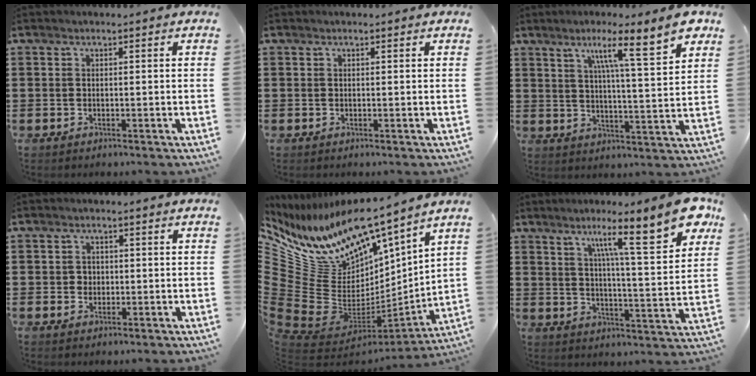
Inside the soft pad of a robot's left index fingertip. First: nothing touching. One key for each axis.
{"total": 0.0}
{"total": 9.9, "fx": 6.2, "fy": 0.5, "fz": 7.8, "tx": -0.129, "ty": -0.036, "tz": 0.091}
{"total": 1.5, "fx": 0.2, "fy": 1.5, "fz": 0.3, "tx": -0.012, "ty": 0.008, "tz": 0.002}
{"total": 12.9, "fx": 9.5, "fy": 7.1, "fz": 5.1, "tx": -0.144, "ty": -0.108, "tz": 0.166}
{"total": 13.2, "fx": 8.3, "fy": 1.1, "fz": 10.2, "tx": -0.170, "ty": -0.040, "tz": 0.122}